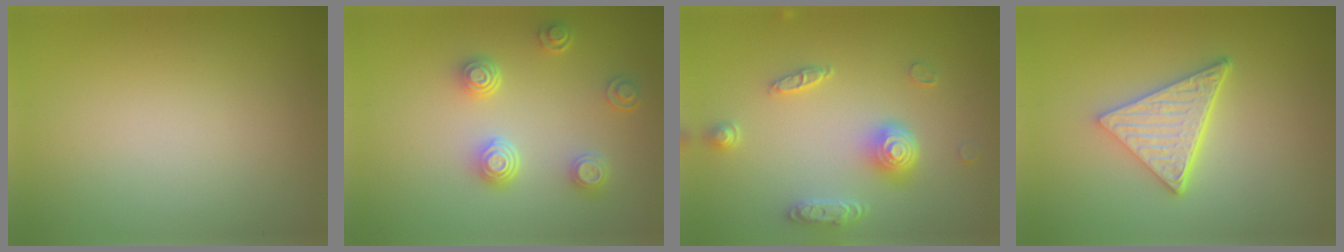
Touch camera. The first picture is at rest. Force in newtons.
{"total": 3.8, "press": 3.0, "slide": 2.4}
{"total": 4.5, "press": 3.5, "slide": 2.8}
{"total": 4.9, "press": 3.7, "slide": 3.3}